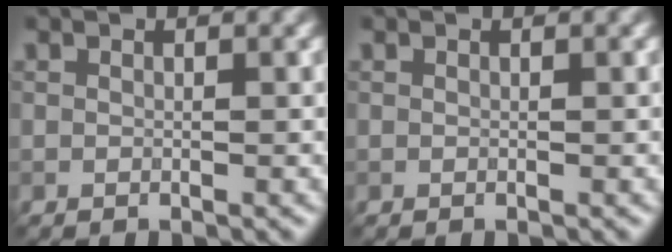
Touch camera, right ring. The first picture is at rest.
{"total": 0.0}